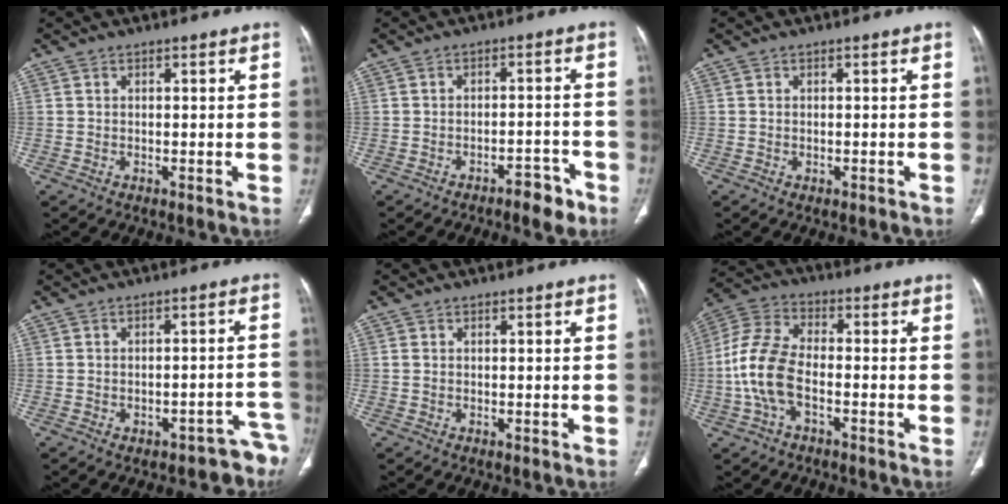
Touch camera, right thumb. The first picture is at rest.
{"total": 4.9, "force": [-3.4, 2.0, 2.9], "torque": [-0.028, 0.030, -0.043]}
{"total": 0.6, "force": [-0.3, 0.4, 0.3], "torque": [-0.005, 0.000, -0.001]}
{"total": 6.2, "force": [-4.4, 3.3, 2.9], "torque": [-0.002, 0.063, -0.053]}
{"total": 0.6, "force": [0.1, 0.3, 0.4], "torque": [-0.015, 0.009, 0.007]}
{"total": 11.4, "force": [-2.7, 6.3, 9.1], "torque": [-0.200, 0.032, -0.059]}